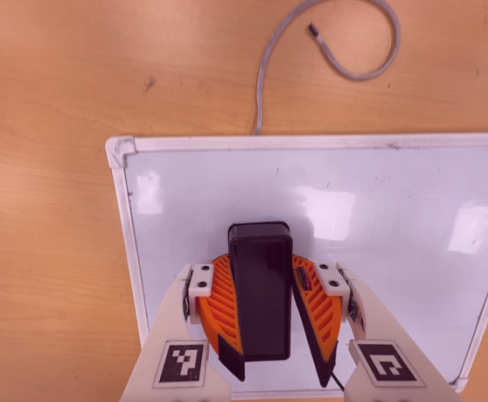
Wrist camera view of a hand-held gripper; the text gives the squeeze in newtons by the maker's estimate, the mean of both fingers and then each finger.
{"total": 14.0, "left": 15.9, "right": 12.2}